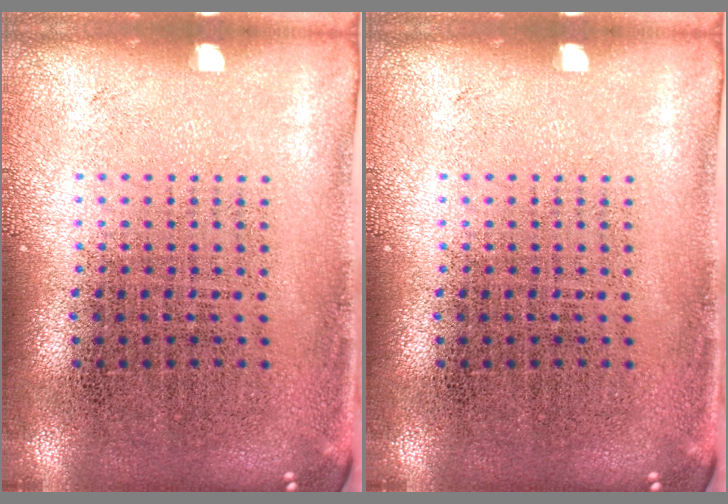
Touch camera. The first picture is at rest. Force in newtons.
{"total": 0.0}